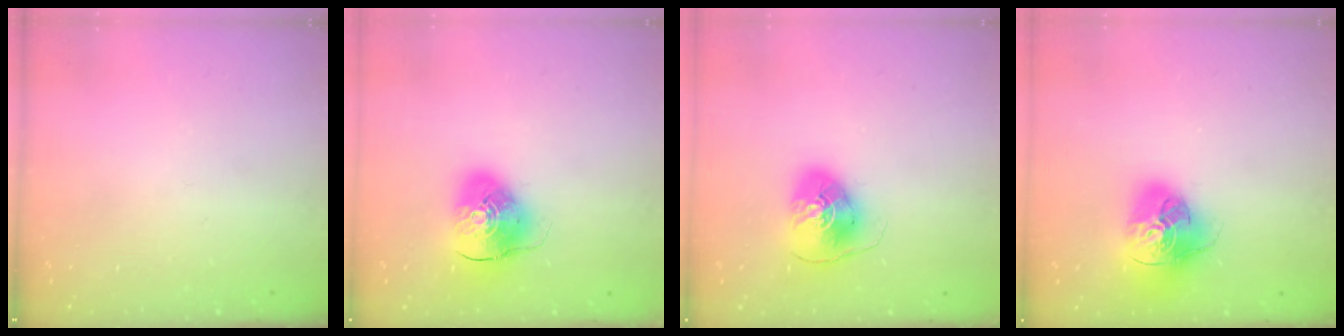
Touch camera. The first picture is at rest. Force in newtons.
{"total": 10.4, "press": 10.2, "slide": 1.7}
{"total": 9.5, "press": 9.4, "slide": 1.3}
{"total": 18.6, "press": 18.5, "slide": 2.0}